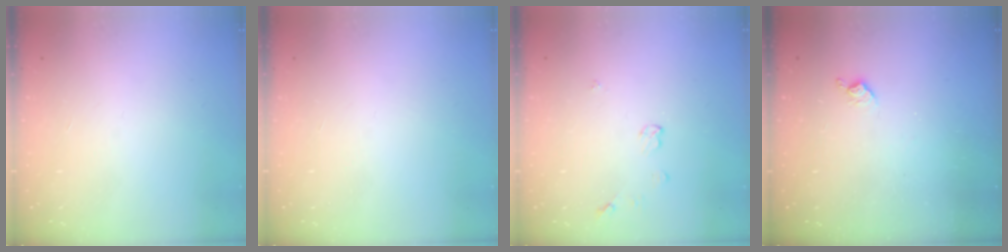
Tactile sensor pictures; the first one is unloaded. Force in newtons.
{"total": 0.0}
{"total": 3.7, "press": 3.7, "slide": 0.5}
{"total": 5.9, "press": 5.9, "slide": 0.8}